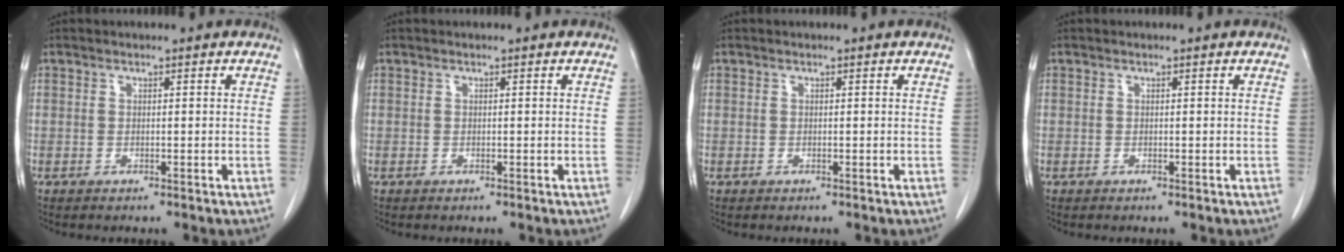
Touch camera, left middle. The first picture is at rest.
{"total": 0.0}
{"total": 0.0}
{"total": 0.0}